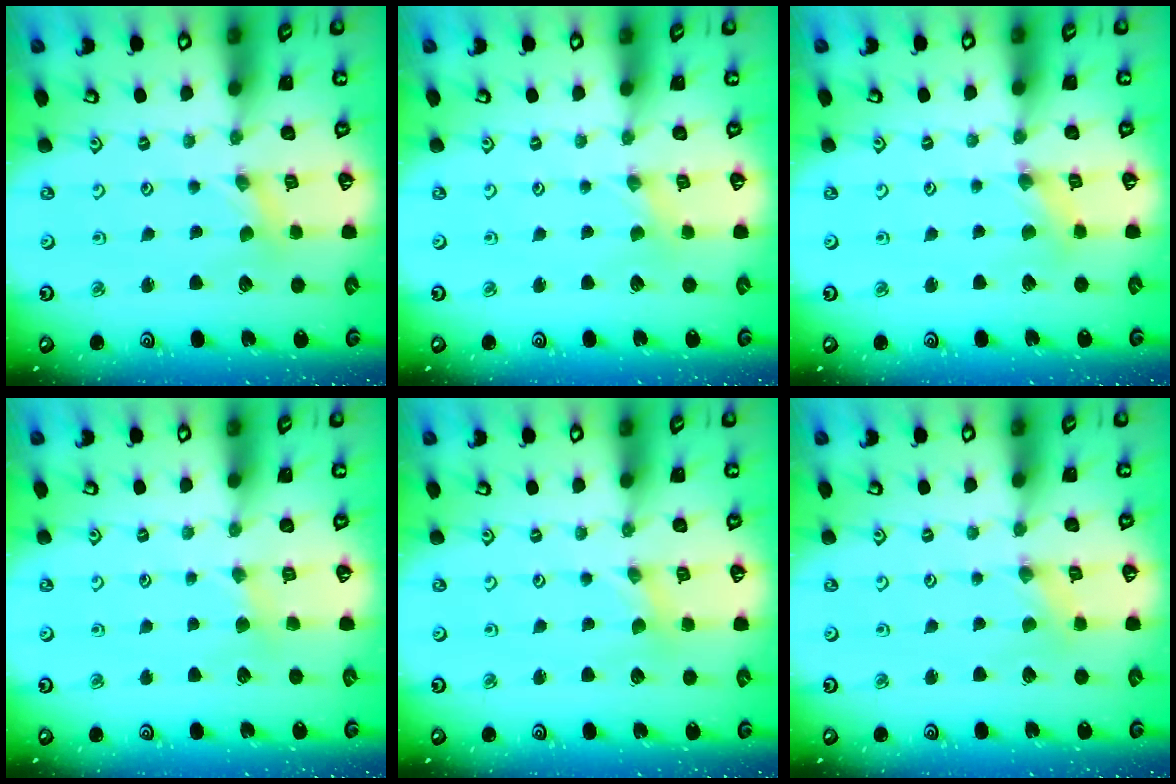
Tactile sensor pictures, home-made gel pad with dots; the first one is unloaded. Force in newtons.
{"total": 0.0}
{"total": 1.4, "press": 1.3, "slide": 0.3}
{"total": 1.9, "press": 1.9, "slide": 0.3}
{"total": 0.0}
{"total": 0.0}